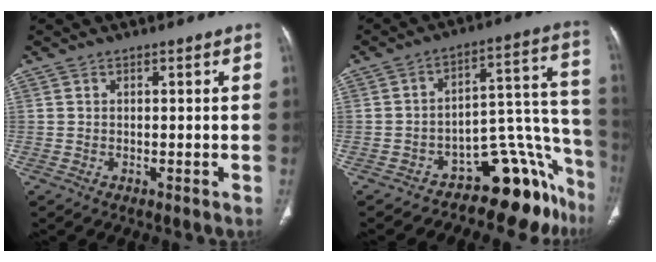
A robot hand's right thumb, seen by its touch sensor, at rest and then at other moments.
{"total": 16.3, "force": [-12.2, 7.1, 8.1], "torque": [-0.017, 0.146, -0.171]}